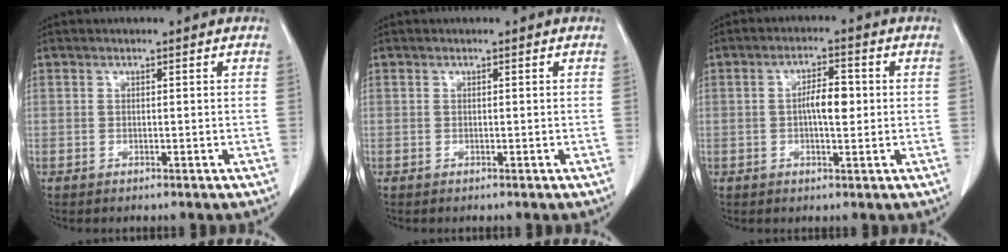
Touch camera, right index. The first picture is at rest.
{"total": 0.0}
{"total": 4.5, "force": [-0.1, 1.4, 4.3], "torque": [-0.079, 0.008, -0.003]}